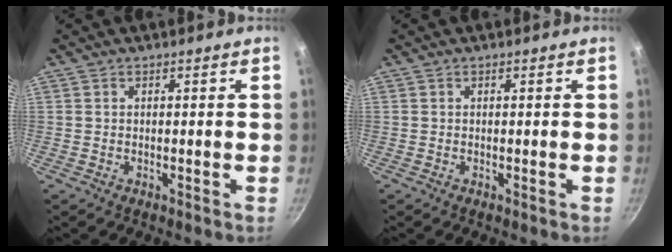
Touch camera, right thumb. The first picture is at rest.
{"total": 0.0}